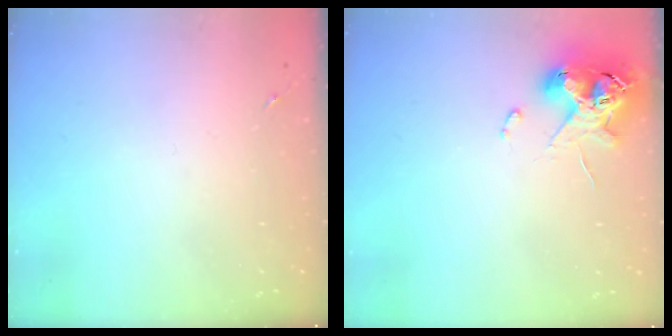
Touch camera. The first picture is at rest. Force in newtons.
{"total": 10.9, "press": 10.8, "slide": 1.6}